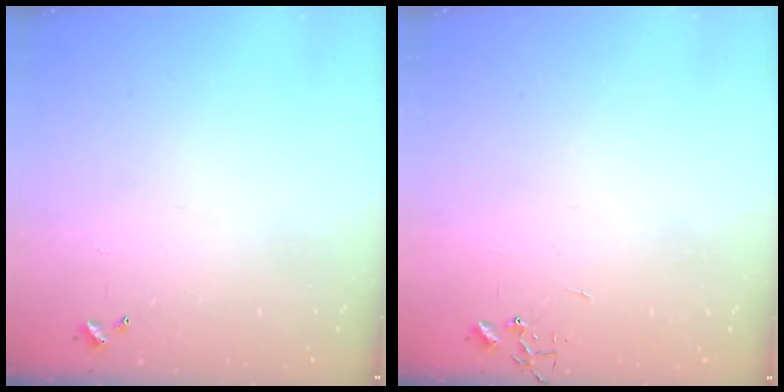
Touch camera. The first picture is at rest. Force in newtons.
{"total": 0.0}